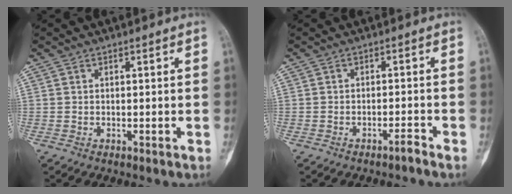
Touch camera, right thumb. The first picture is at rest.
{"total": 1.4, "force": [-1.3, 0.0, 0.7], "torque": [-0.013, 0.016, -0.020]}